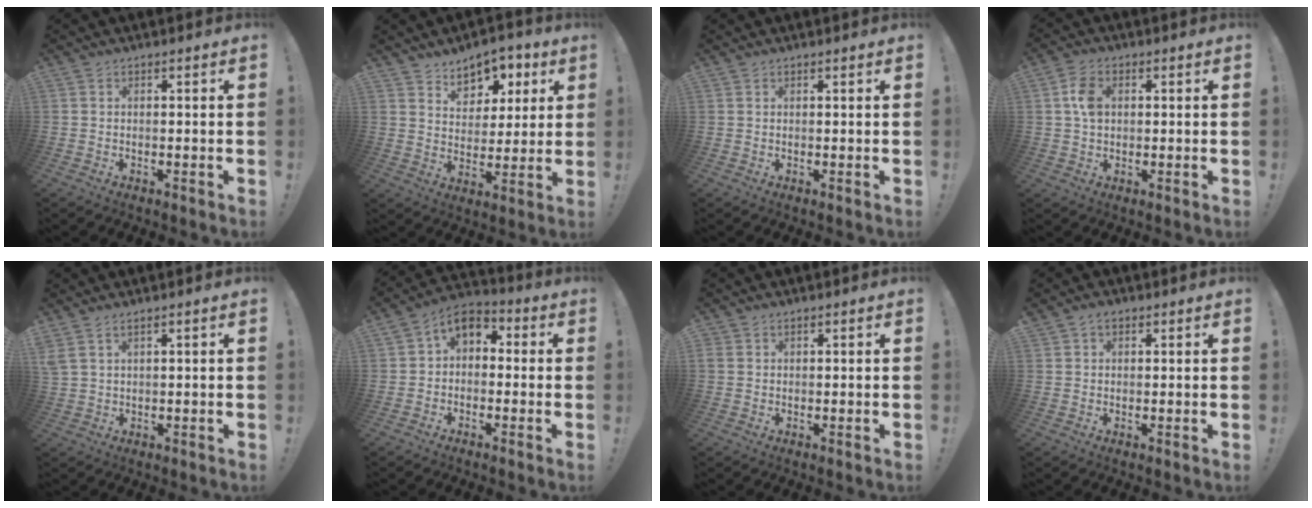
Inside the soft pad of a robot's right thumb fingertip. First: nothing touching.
{"total": 8.5, "force": [5.4, 6.1, 2.3], "torque": [-0.025, -0.042, 0.105]}
{"total": 0.7, "force": [0.6, 0.3, 0.0], "torque": [0.004, -0.003, 0.011]}
{"total": 6.3, "force": [1.2, 4.3, 4.4], "torque": [-0.070, 0.000, 0.020]}
{"total": 3.2, "force": [2.1, 0.7, 2.3], "torque": [-0.045, -0.007, 0.041]}
{"total": 6.2, "force": [0.3, 4.9, 3.8], "torque": [-0.064, 0.007, 0.010]}
{"total": 1.3, "force": [0.8, 1.0, 0.4], "torque": [-0.008, 0.001, 0.015]}
{"total": 2.0, "force": [1.2, 1.3, 0.9], "torque": [-0.013, -0.001, 0.021]}